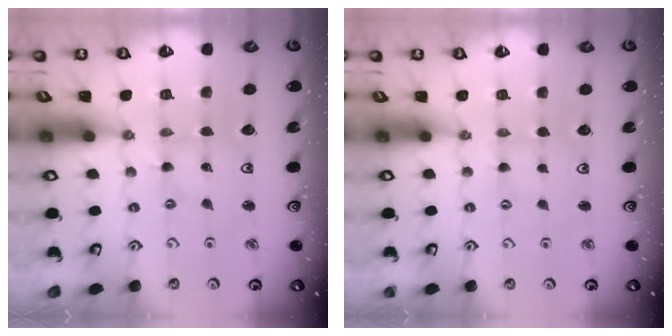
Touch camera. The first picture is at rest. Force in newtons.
{"total": 0.0}